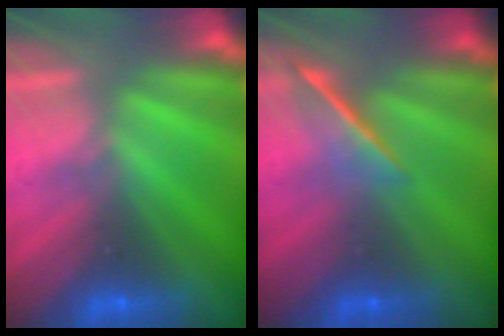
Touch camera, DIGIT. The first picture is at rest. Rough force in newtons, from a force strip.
{"total": 1.6}